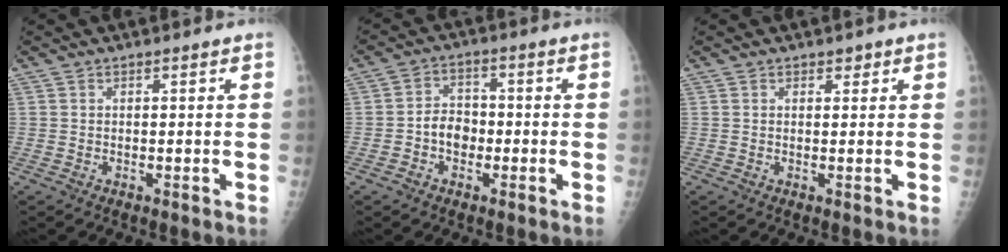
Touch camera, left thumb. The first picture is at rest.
{"total": 5.2, "force": [-1.5, 4.1, 2.8], "torque": [-0.022, 0.020, -0.035]}
{"total": 1.2, "force": [0.8, 0.8, 0.5], "torque": [0.005, -0.004, 0.008]}